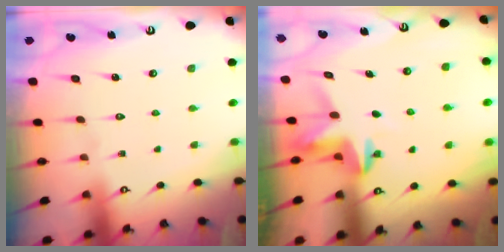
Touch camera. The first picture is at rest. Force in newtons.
{"total": 3.8, "press": 3.8, "slide": 0.3}